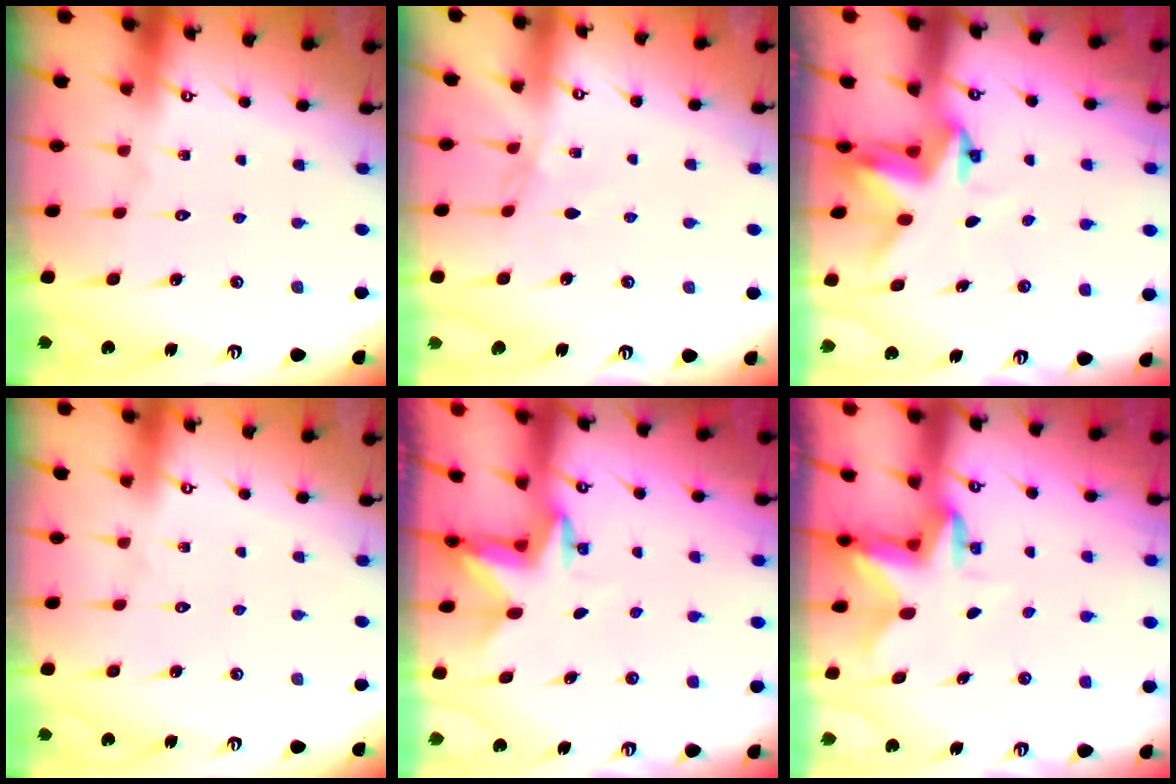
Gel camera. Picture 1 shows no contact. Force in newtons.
{"total": 2.5, "press": 2.5, "slide": 0.5}
{"total": 3.6, "press": 3.6, "slide": 0.0}
{"total": 0.0}
{"total": 2.7, "press": 2.6, "slide": 0.6}
{"total": 2.5, "press": 2.5, "slide": 0.5}